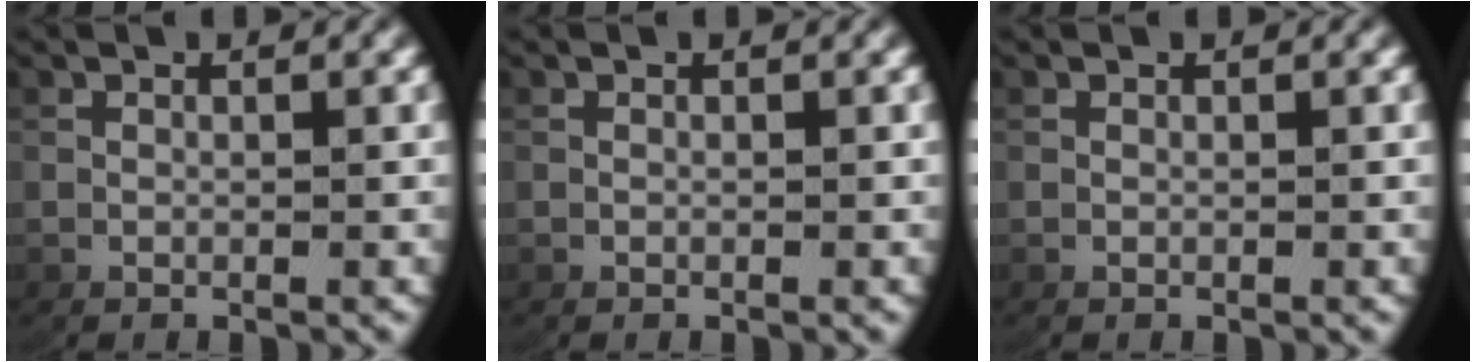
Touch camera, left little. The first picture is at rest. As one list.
[{"total": 0.0}, {"total": 0.0}]